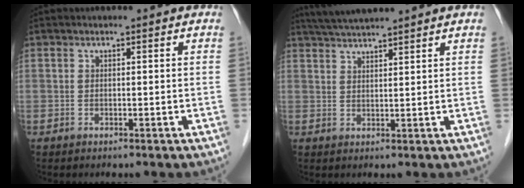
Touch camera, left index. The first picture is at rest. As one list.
[{"total": 6.1, "force": [5.5, -0.7, 2.3], "torque": [-0.047, 0.025, 0.099]}]